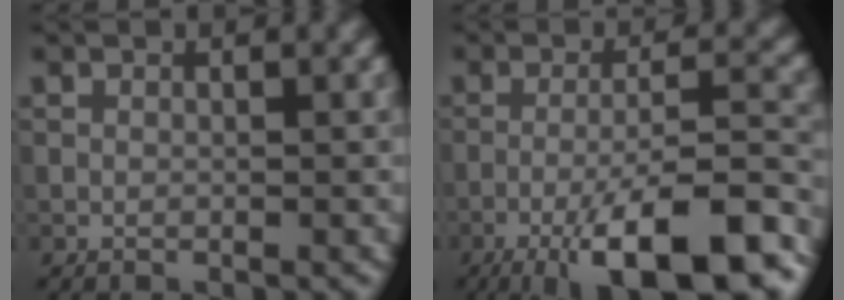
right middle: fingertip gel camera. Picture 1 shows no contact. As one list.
[{"total": 11.7, "force": [-6.6, 2.4, 9.3], "torque": [-0.144, 0.003, -0.105]}]